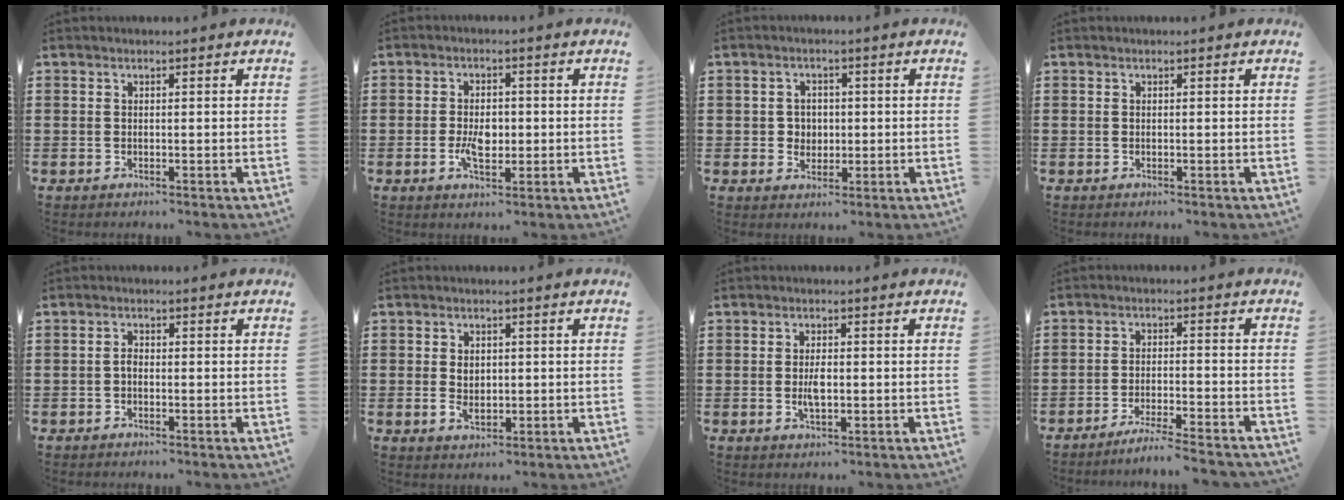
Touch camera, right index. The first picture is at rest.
{"total": 4.3, "force": [-0.7, 2.5, 3.4], "torque": [-0.062, 0.002, -0.016]}
{"total": 2.7, "force": [0.1, 2.6, 0.8], "torque": [-0.018, 0.006, -0.004]}
{"total": 0.0}
{"total": 1.3, "force": [-0.5, 0.6, 1.0], "torque": [-0.029, -0.004, -0.011]}
{"total": 2.8, "force": [0.0, 2.1, 1.8], "torque": [-0.031, 0.006, -0.004]}
{"total": 3.1, "force": [-0.3, 1.4, 2.8], "torque": [-0.052, 0.003, -0.006]}
{"total": 4.1, "force": [-3.8, -0.6, 1.3], "torque": [-0.030, -0.008, -0.078]}